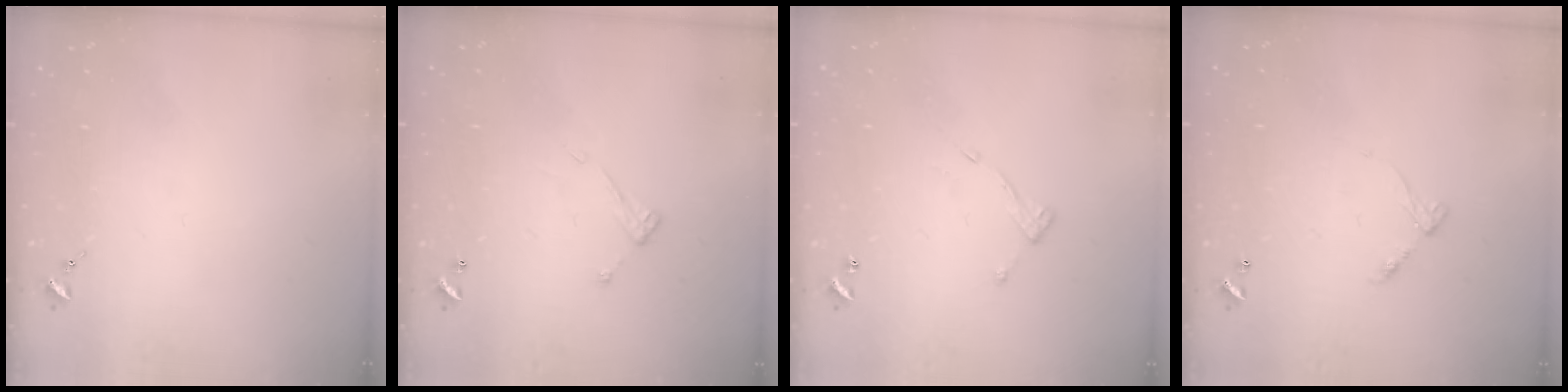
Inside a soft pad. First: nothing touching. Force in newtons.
{"total": 7.3, "press": 7.3, "slide": 0.5}
{"total": 7.2, "press": 7.2, "slide": 0.5}
{"total": 6.2, "press": 6.2, "slide": 0.4}